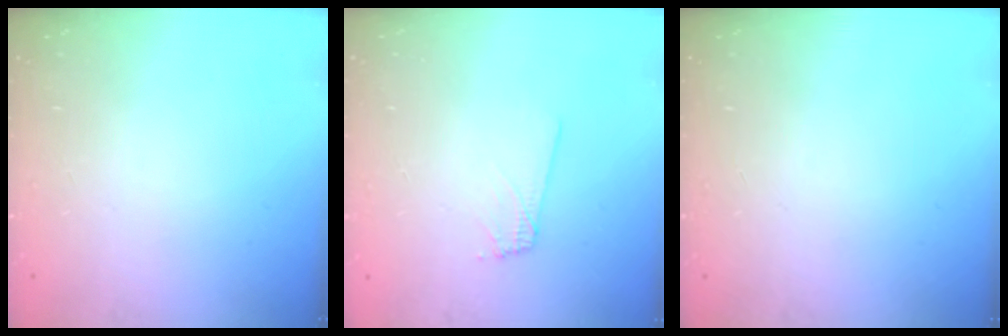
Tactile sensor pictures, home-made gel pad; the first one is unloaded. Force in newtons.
{"total": 5.8, "press": 5.7, "slide": 1.0}
{"total": 0.0}